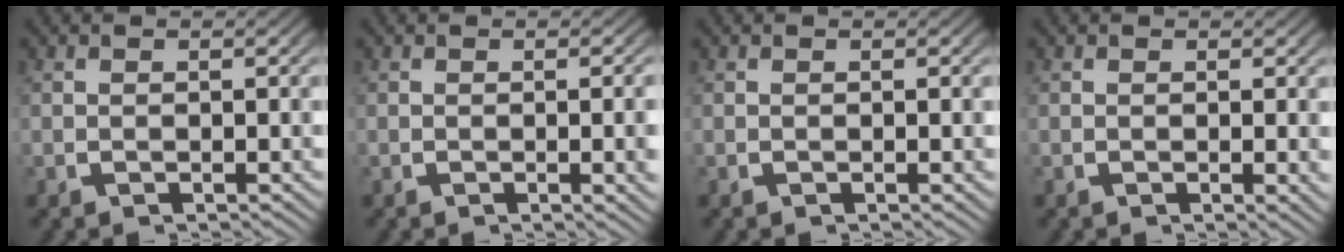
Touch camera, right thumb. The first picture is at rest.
{"total": 1.7, "force": [-0.1, 0.1, 1.7], "torque": [-0.017, 0.002, -0.003]}
{"total": 0.0}
{"total": 0.8, "force": [0.2, 0.0, 0.7], "torque": [-0.010, -0.003, 0.003]}